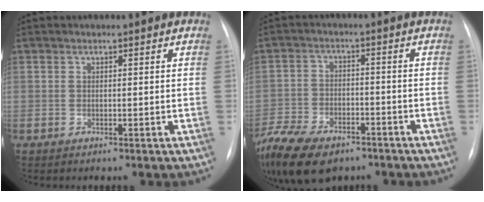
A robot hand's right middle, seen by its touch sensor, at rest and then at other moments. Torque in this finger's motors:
{"motor_torque": [1.15, -0.99, 0.31, 0.11]}